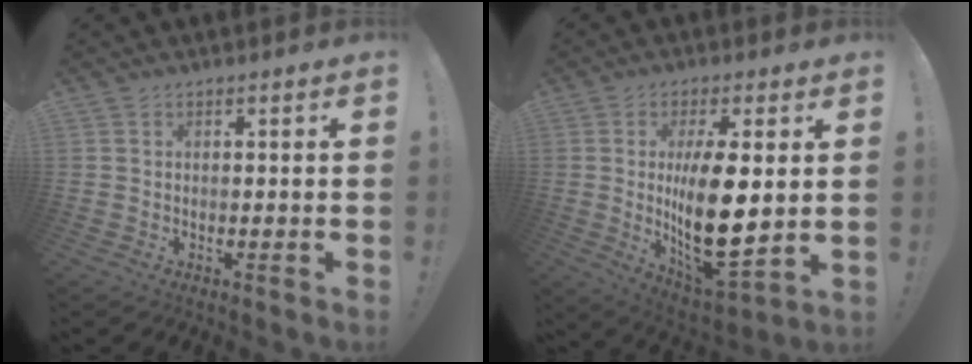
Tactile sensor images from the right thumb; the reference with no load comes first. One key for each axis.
{"total": 18.4, "fx": 1.1, "fy": 7.4, "fz": 16.8, "tx": -0.298, "ty": -0.028, "tz": 0.023}